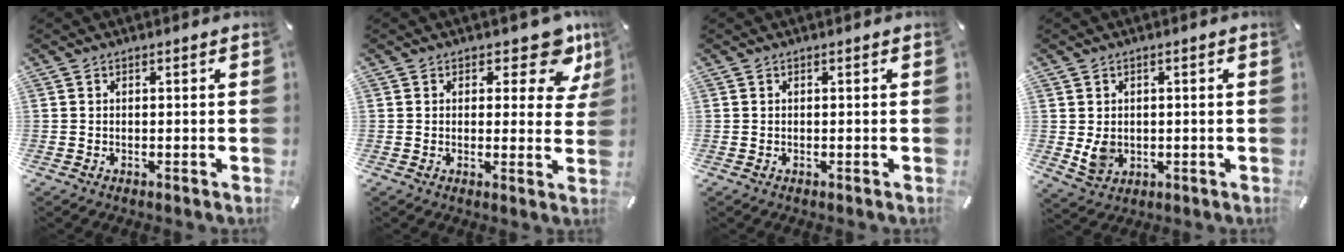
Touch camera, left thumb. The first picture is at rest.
{"total": 9.5, "force": [5.9, 4.5, 5.9], "torque": [-0.056, -0.040, 0.097]}
{"total": 0.0}
{"total": 4.9, "force": [0.4, 4.4, 2.2], "torque": [-0.047, -0.004, 0.005]}